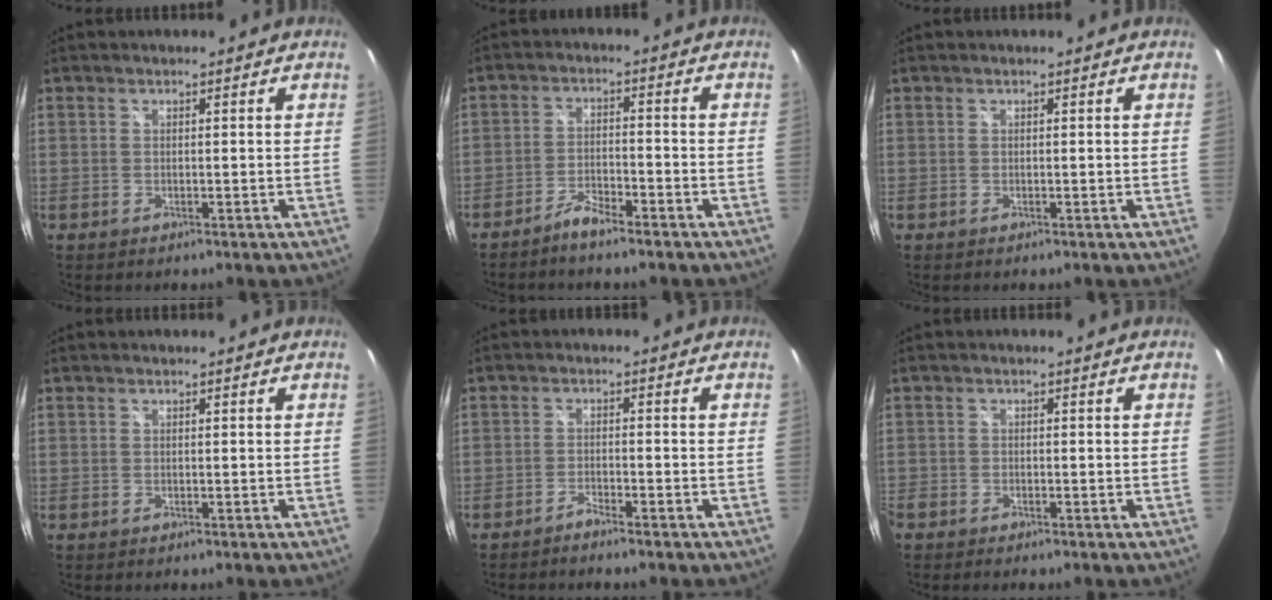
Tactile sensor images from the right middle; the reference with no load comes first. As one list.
[{"total": 4.4, "force": [-3.8, 0.6, 2.2], "torque": [-0.065, 0.003, -0.071]}, {"total": 0.0}, {"total": 0.0}, {"total": 2.2, "force": [-2.1, -0.1, 0.8], "torque": [-0.032, -0.001, -0.039]}, {"total": 1.7, "force": [-1.5, 0.7, 0.3], "torque": [-0.013, -0.007, -0.031]}]